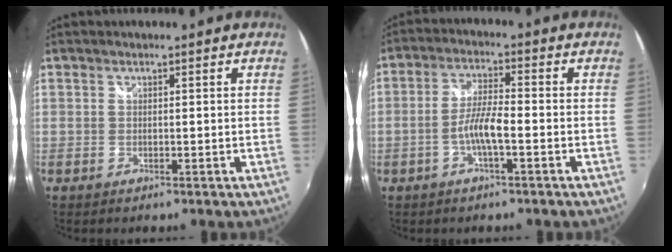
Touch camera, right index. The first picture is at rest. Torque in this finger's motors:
{"motor_torque": [1.49, 0.65, 0.34, 0.04]}